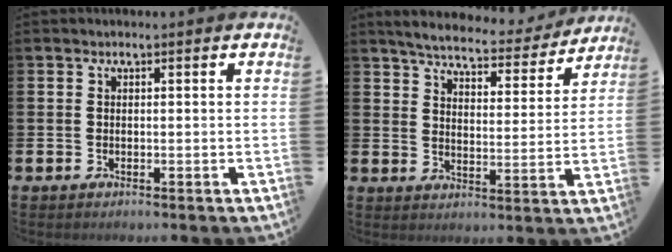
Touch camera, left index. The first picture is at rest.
{"total": 5.6, "force": [5.4, 1.0, 1.5], "torque": [-0.050, -0.037, 0.089]}